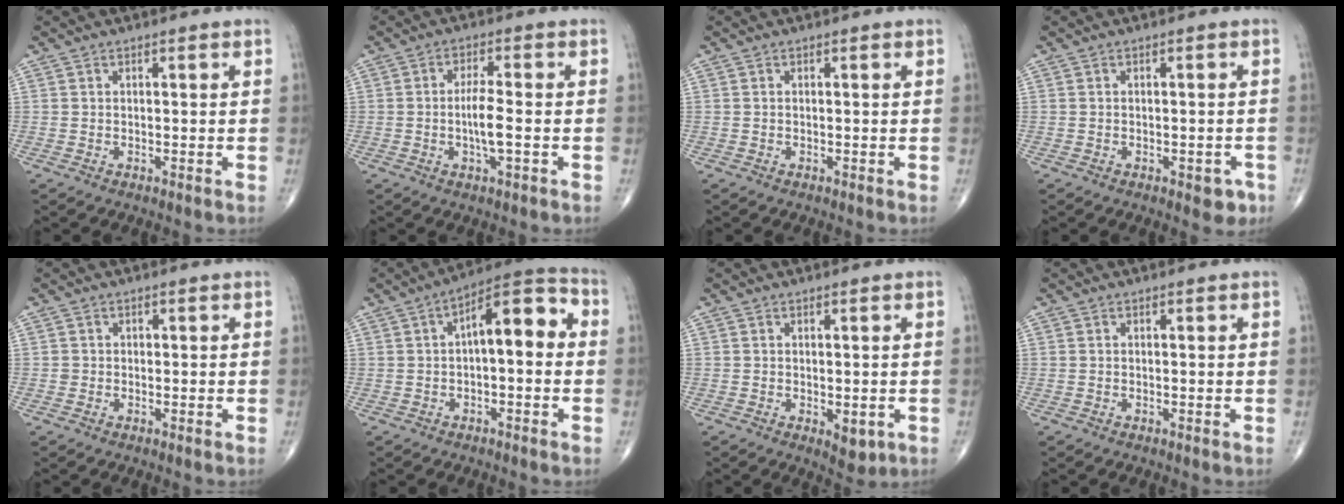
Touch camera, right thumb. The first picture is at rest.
{"total": 5.1, "force": [-0.9, 1.2, 4.9], "torque": [-0.098, 0.006, -0.018]}
{"total": 0.0}
{"total": 3.2, "force": [-1.6, 1.7, 2.2], "torque": [-0.010, 0.005, -0.017]}
{"total": 0.8, "force": [-0.1, 0.8, 0.0], "torque": [0.008, 0.007, -0.003]}
{"total": 11.4, "force": [1.0, 4.8, 10.2], "torque": [-0.128, 0.041, 0.006]}
{"total": 3.5, "force": [-0.9, 1.9, 2.9], "torque": [-0.025, -0.006, -0.004]}
{"total": 0.0}